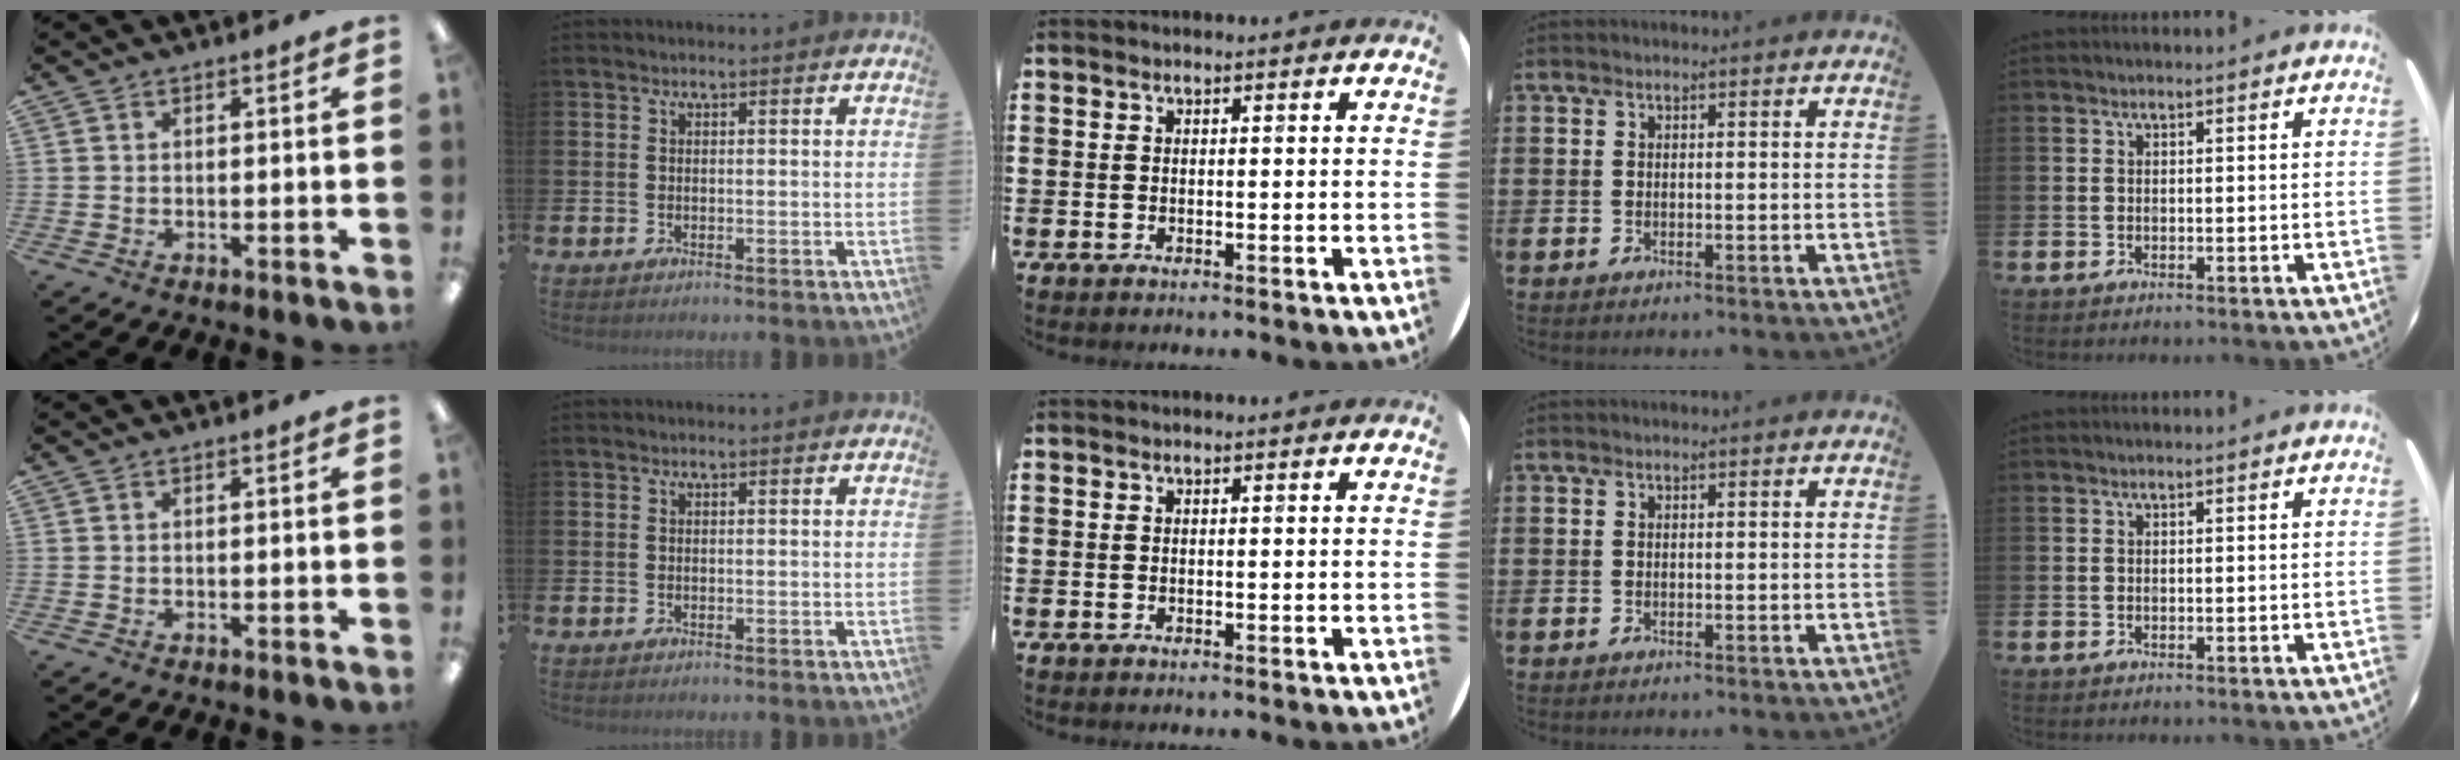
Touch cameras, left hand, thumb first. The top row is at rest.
{}